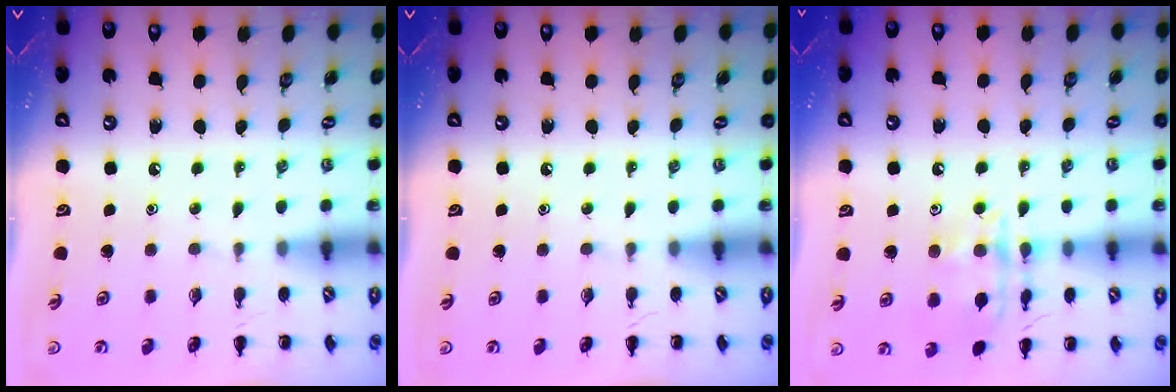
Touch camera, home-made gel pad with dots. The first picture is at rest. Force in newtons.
{"total": 0.0}
{"total": 13.5, "press": 13.5, "slide": 0.7}